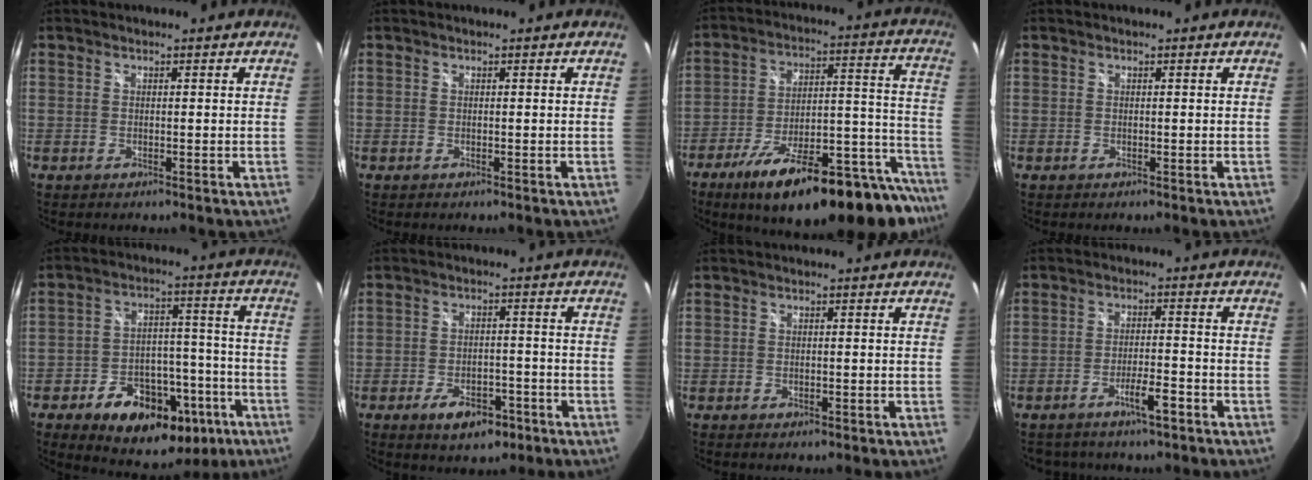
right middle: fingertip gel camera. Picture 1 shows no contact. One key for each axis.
{"total": 0.0}
{"total": 30.0, "fx": -23.4, "fy": 7.5, "fz": 17.3, "tx": -0.220, "ty": -0.010, "tz": -0.335}
{"total": 0.0}
{"total": 21.1, "fx": -11.7, "fy": 12.3, "fz": 12.4, "tx": -0.211, "ty": 0.022, "tz": -0.150}
{"total": 7.4, "fx": -4.4, "fy": 3.9, "fz": 4.5, "tx": -0.093, "ty": 0.000, "tz": -0.060}
{"total": 1.0, "fx": -0.6, "fy": 0.6, "fz": 0.5, "tx": -0.008, "ty": -0.005, "tz": -0.011}
{"total": 4.7, "fx": -3.4, "fy": 1.4, "fz": 2.8, "tx": -0.054, "ty": 0.002, "tz": -0.053}